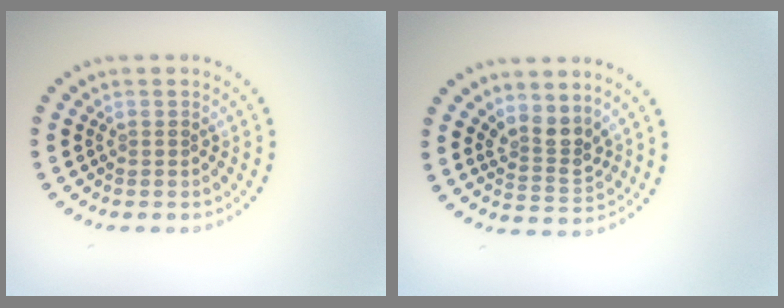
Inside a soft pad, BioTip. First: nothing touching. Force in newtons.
{"total": 2.6, "press": 2.2, "slide": 1.5}